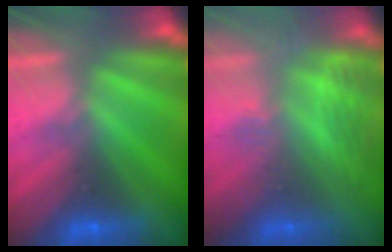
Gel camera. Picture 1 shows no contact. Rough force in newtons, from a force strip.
{"total": 2.8}